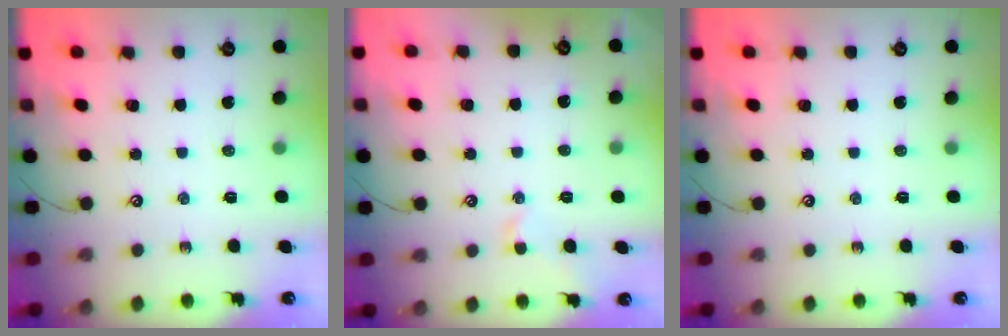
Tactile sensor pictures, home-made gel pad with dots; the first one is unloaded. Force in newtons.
{"total": 1.0, "press": 1.0, "slide": 0.1}
{"total": 0.0}